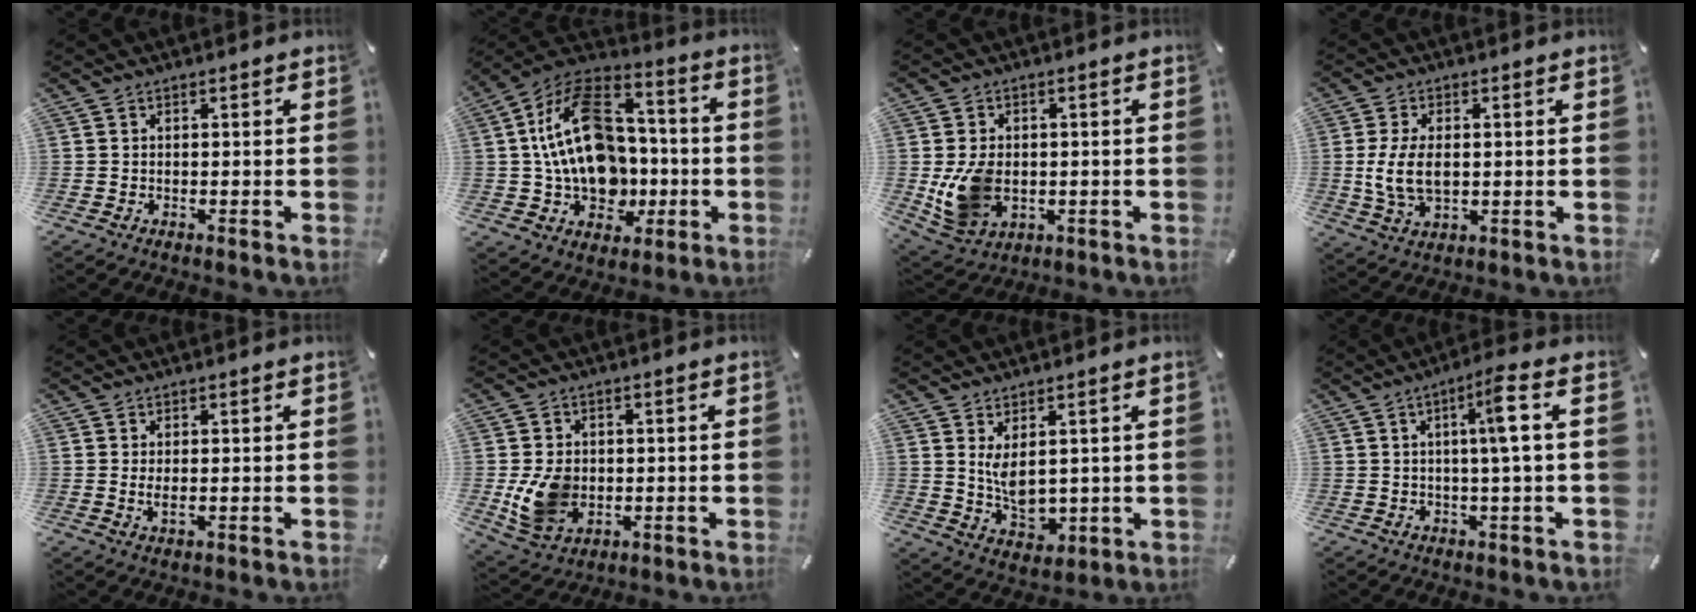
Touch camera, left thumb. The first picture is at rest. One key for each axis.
{"total": 22.7, "fx": 0.8, "fy": 16.8, "fz": 15.3, "tx": -0.287, "ty": -0.001, "tz": 0.022}
{"total": 9.4, "fx": -0.9, "fy": 7.6, "fz": 5.5, "tx": -0.118, "ty": 0.006, "tz": -0.013}
{"total": 9.0, "fx": 0.6, "fy": 5.4, "fz": 7.1, "tx": -0.166, "ty": 0.003, "tz": 0.008}
{"total": 2.2, "fx": 0.2, "fy": 0.8, "fz": 2.0, "tx": -0.040, "ty": -0.006, "tz": -0.002}
{"total": 9.7, "fx": -0.9, "fy": 8.1, "fz": 5.3, "tx": -0.110, "ty": 0.003, "tz": -0.014}
{"total": 6.7, "fx": 2.3, "fy": 4.1, "fz": 4.8, "tx": -0.084, "ty": -0.021, "tz": 0.040}
{"total": 8.4, "fx": 1.9, "fy": 0.3, "fz": 8.2, "tx": -0.143, "ty": -0.003, "tz": 0.022}